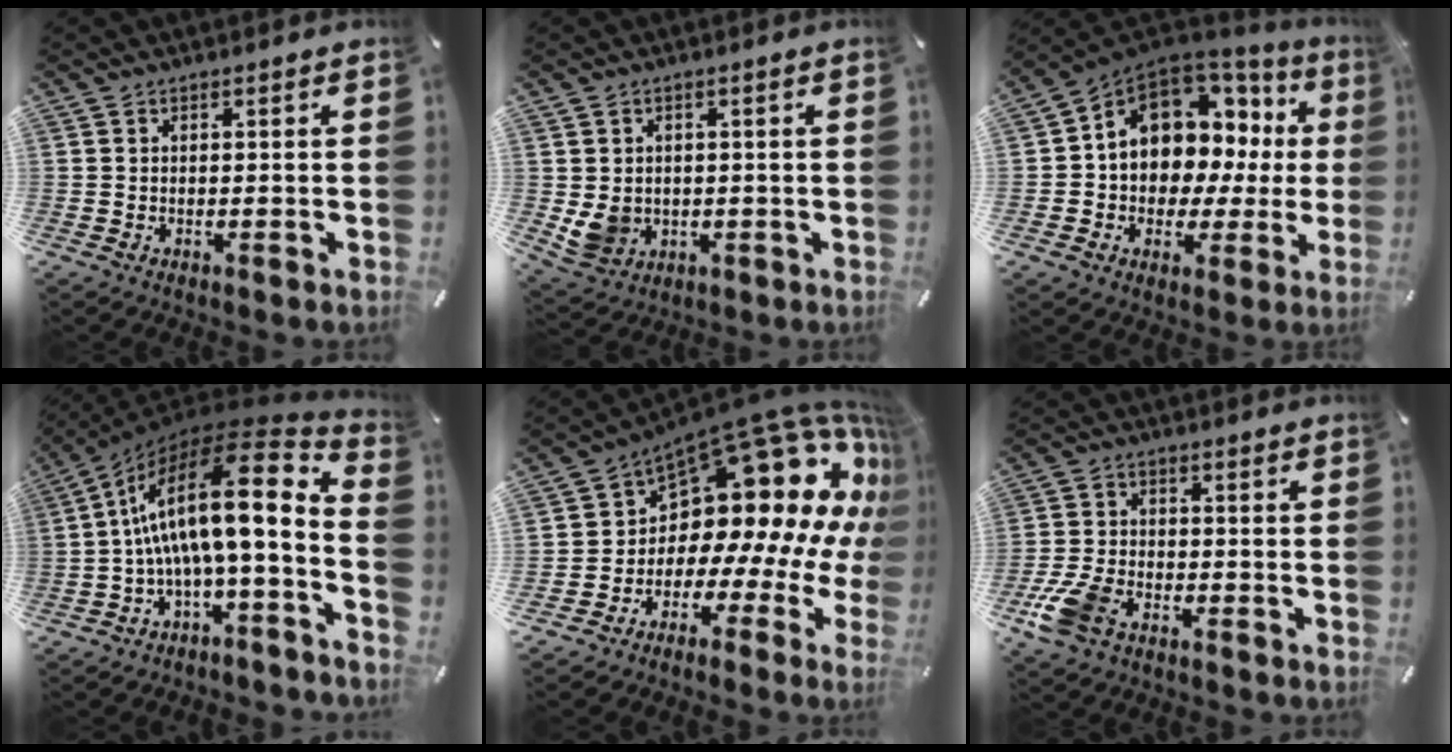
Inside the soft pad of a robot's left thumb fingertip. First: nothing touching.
{"total": 5.9, "force": [0.4, 5.5, 2.1], "torque": [-0.049, 0.000, 0.009]}
{"total": 10.6, "force": [4.0, 8.6, 4.8], "torque": [-0.092, -0.043, 0.076]}
{"total": 19.0, "force": [3.4, 4.9, 18.0], "torque": [-0.308, -0.055, 0.043]}
{"total": 20.4, "force": [8.7, 11.1, 14.7], "torque": [-0.224, -0.096, 0.159]}
{"total": 8.4, "force": [-4.7, 4.8, 5.1], "torque": [-0.128, 0.007, -0.093]}